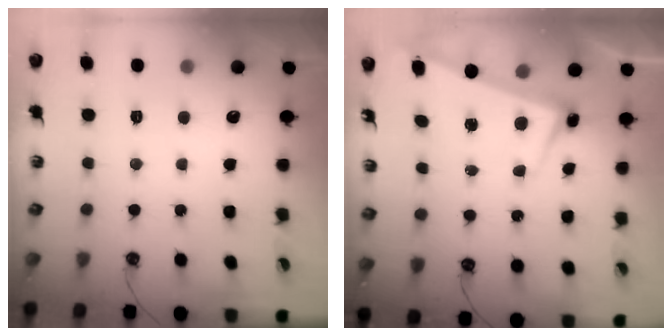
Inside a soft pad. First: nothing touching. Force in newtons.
{"total": 2.2, "press": 2.0, "slide": 1.0}